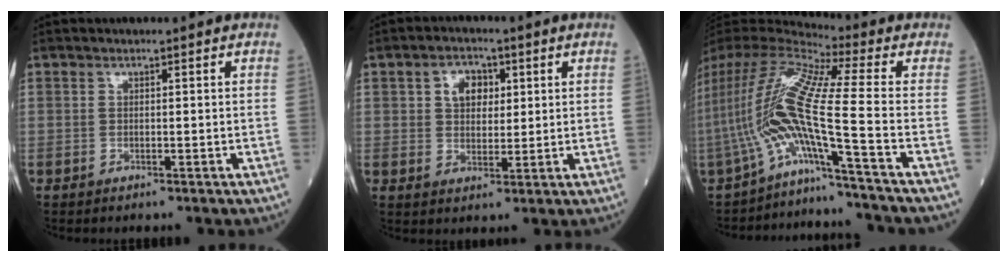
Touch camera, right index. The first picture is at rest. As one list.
[{"total": 4.9, "force": [1.6, 3.4, 3.1], "torque": [-0.052, 0.011, 0.029]}, {"total": 17.1, "force": [-6.8, -2.0, 15.5], "torque": [-0.323, 0.021, -0.130]}]